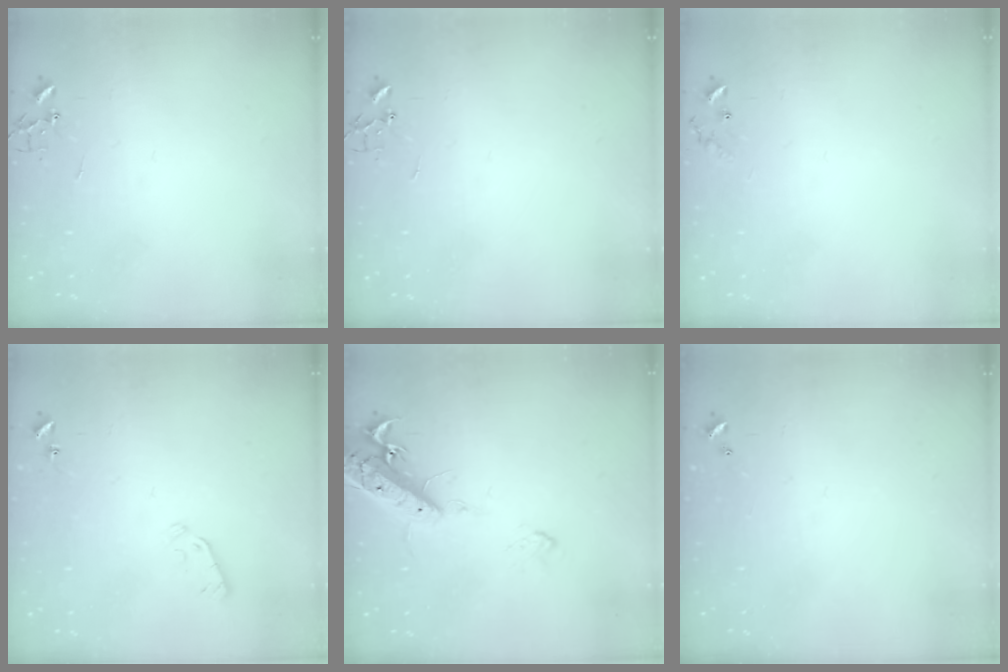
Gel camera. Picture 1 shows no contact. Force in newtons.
{"total": 0.0}
{"total": 6.6, "press": 6.6, "slide": 0.5}
{"total": 3.9, "press": 3.8, "slide": 0.7}
{"total": 15.1, "press": 14.7, "slide": 3.5}
{"total": 0.0}